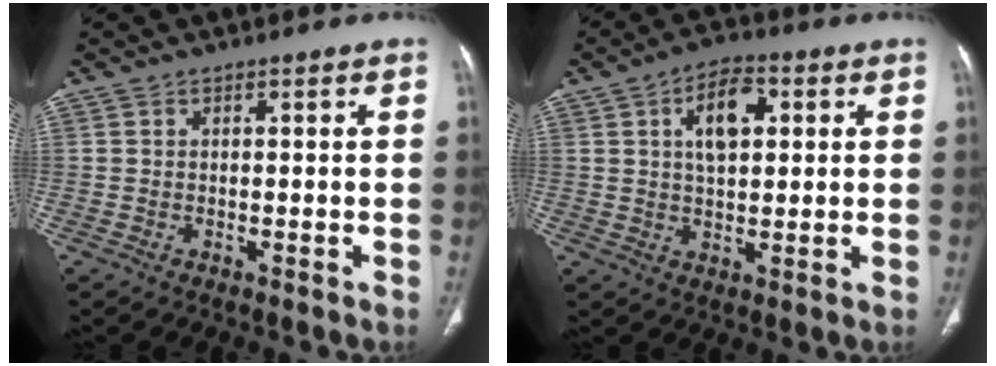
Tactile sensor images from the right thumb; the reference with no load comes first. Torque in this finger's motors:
{"motor_torque": [-0.29, 0.86, -0.02, 0.04, 0.06]}